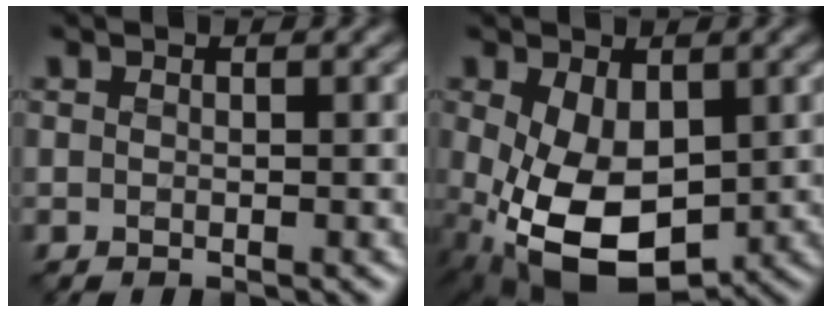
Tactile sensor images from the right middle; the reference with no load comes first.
{"total": 8.5, "force": [-1.6, 5.2, 6.6], "torque": [-0.156, -0.028, -0.016]}